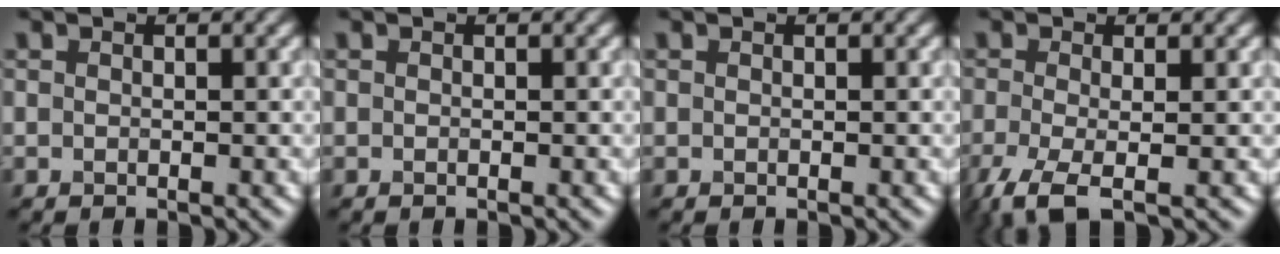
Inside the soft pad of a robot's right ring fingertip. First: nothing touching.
{"total": 0.0}
{"total": 0.0}
{"total": 4.1, "force": [-2.1, 1.1, 3.3], "torque": [-0.076, -0.007, -0.049]}